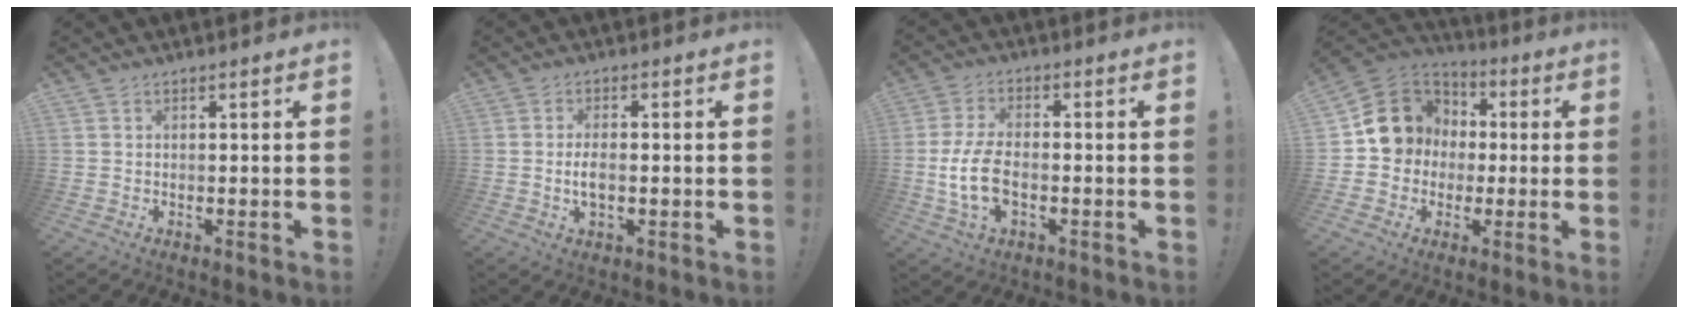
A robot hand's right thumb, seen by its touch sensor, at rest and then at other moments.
{"total": 4.2, "force": [-0.6, 2.0, 3.6], "torque": [-0.062, 0.003, -0.013]}
{"total": 11.1, "force": [-2.2, 5.8, 9.2], "torque": [-0.177, -0.006, -0.038]}
{"total": 13.4, "force": [0.9, 12.2, 5.3], "torque": [-0.072, 0.010, 0.029]}